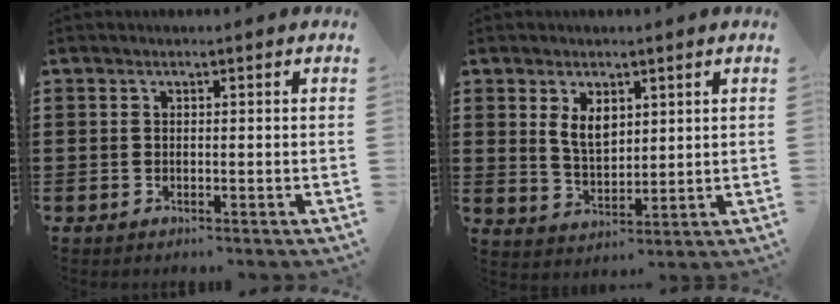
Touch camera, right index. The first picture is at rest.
{"total": 4.6, "force": [2.0, 2.8, 3.1], "torque": [-0.061, 0.004, 0.034]}